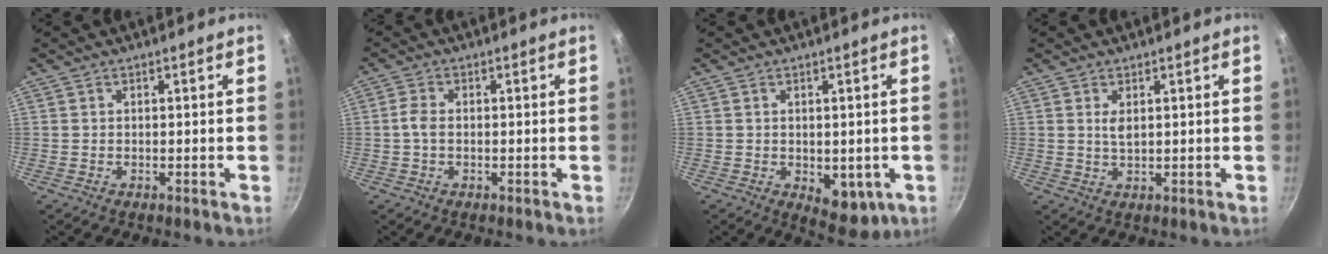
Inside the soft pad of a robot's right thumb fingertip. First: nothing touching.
{"total": 2.6, "force": [-0.2, 1.6, 2.1], "torque": [-0.051, 0.008, -0.008]}
{"total": 7.7, "force": [-1.6, 4.5, 6.0], "torque": [-0.056, -0.011, -0.009]}
{"total": 2.2, "force": [0.8, 1.0, 1.9], "torque": [-0.035, -0.005, 0.016]}